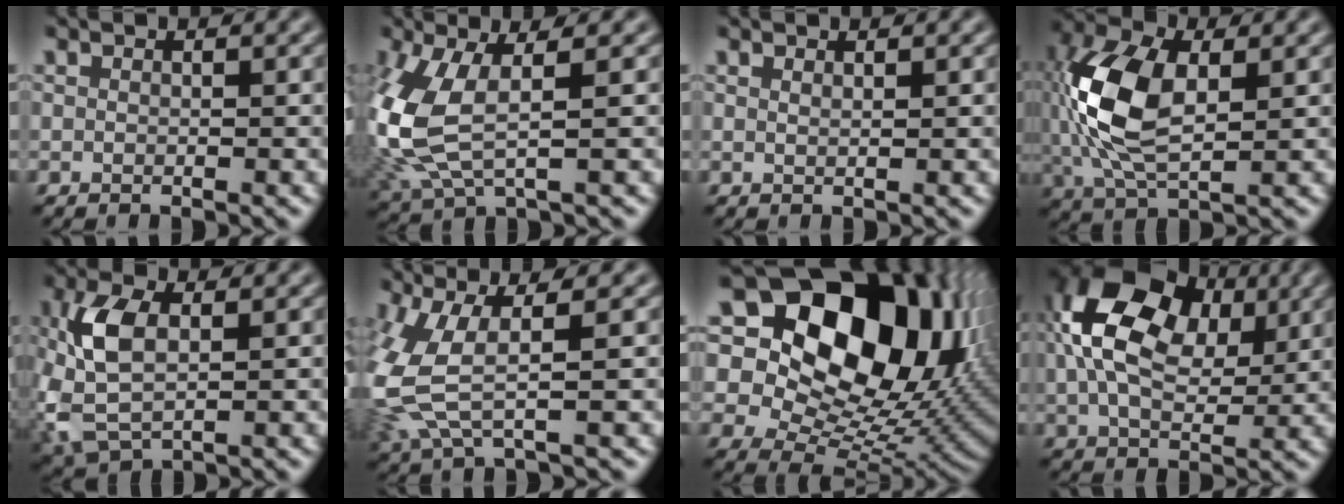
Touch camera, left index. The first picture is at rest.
{"total": 7.9, "force": [0.6, 3.7, 6.9], "torque": [-0.186, -0.003, 0.016]}
{"total": 0.5, "force": [0.5, 0.1, 0.2], "torque": [-0.001, -0.001, 0.010]}
{"total": 10.0, "force": [0.9, 5.5, 8.3], "torque": [-0.196, 0.007, 0.013]}
{"total": 6.5, "force": [-0.1, 3.7, 5.4], "torque": [-0.129, 0.005, -0.002]}
{"total": 6.2, "force": [0.4, 2.5, 5.6], "torque": [-0.162, -0.012, 0.010]}
{"total": 20.2, "force": [8.6, 13.8, 12.0], "torque": [-0.217, 0.050, 0.157]}
{"total": 15.2, "force": [4.5, 10.0, 10.5], "torque": [-0.193, 0.048, 0.069]}